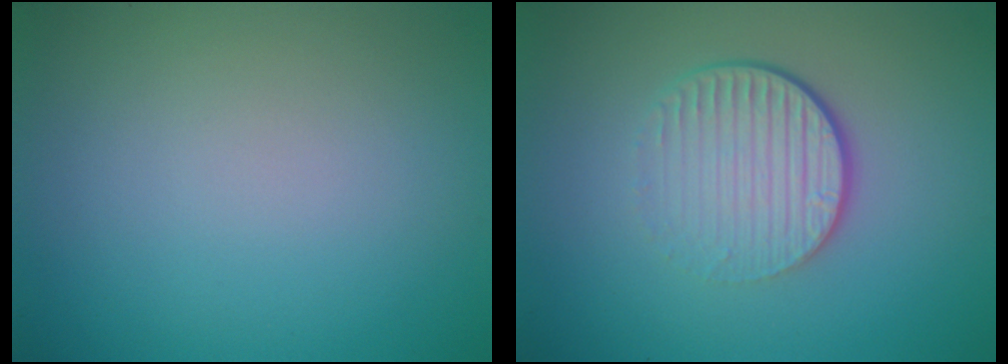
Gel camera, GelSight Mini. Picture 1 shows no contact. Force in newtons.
{"total": 4.5, "press": 2.8, "slide": 3.5}